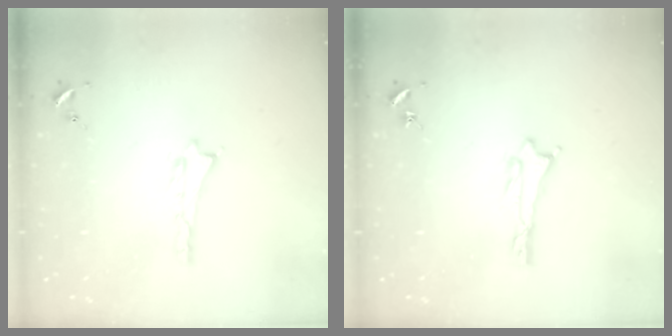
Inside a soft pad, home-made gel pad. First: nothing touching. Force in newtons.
{"total": 0.7, "press": 0.7, "slide": 0.1}